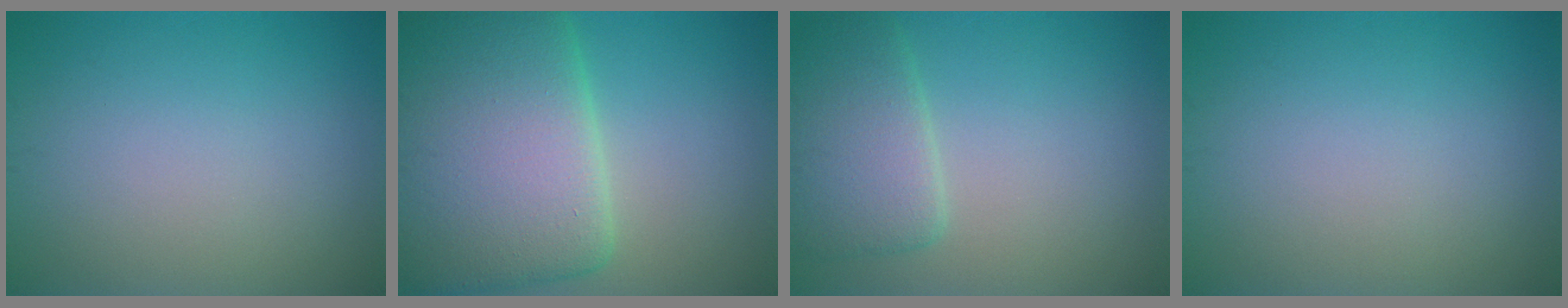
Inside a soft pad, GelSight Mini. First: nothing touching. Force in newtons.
{"total": 14.3, "press": 14.2, "slide": 0.8}
{"total": 4.5, "press": 4.4, "slide": 0.6}
{"total": 0.0}